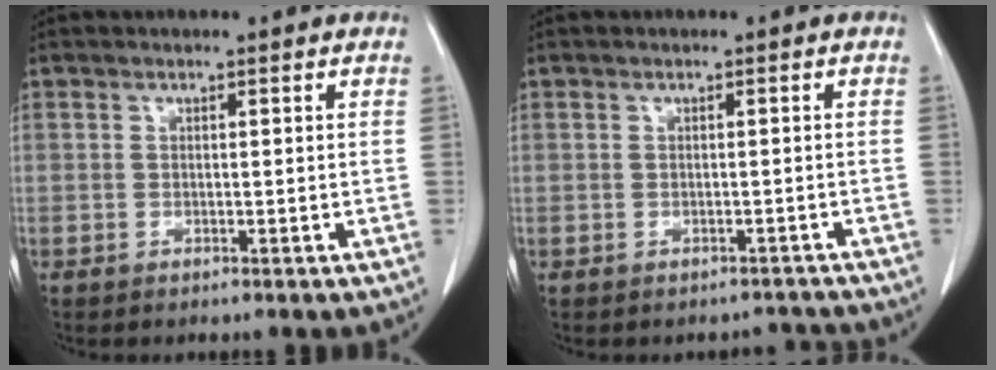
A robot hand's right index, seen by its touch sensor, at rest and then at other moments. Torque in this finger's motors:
{"motor_torque": [-0.41, 0.22, -0.44, -0.14]}